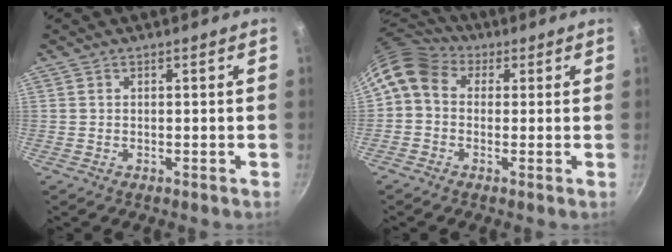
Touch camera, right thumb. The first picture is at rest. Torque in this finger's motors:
{"motor_torque": [0.26, 1.97, 0.66, -0.68, 0.26]}